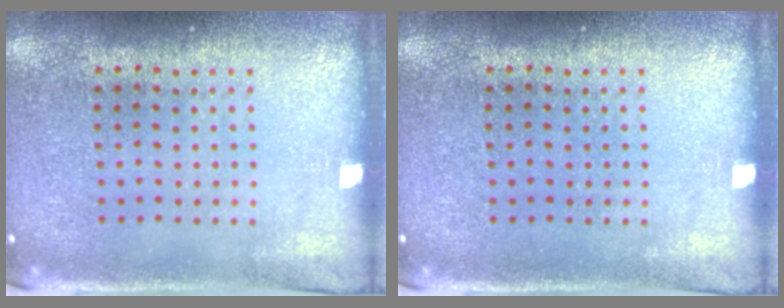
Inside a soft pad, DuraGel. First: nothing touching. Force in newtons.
{"total": 0.0}